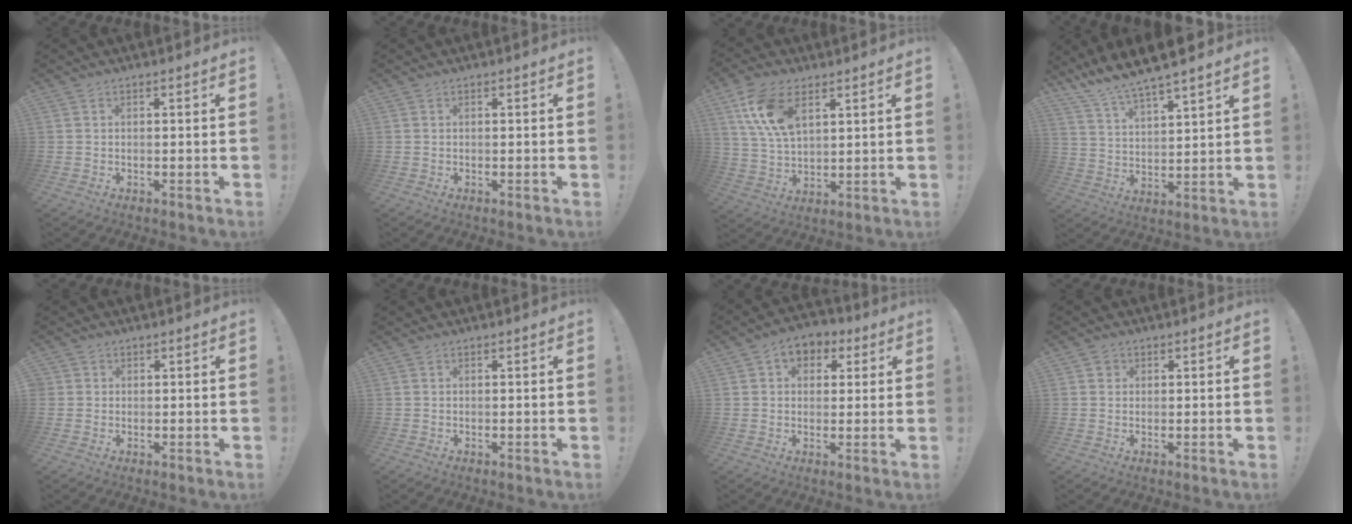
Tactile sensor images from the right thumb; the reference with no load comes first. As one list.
[{"total": 0.0}, {"total": 13.2, "force": [6.3, 7.1, 9.2], "torque": [-0.192, -0.014, 0.118]}, {"total": 9.7, "force": [9.1, 0.8, 3.3], "torque": [-0.076, -0.074, 0.162]}, {"total": 1.4, "force": [0.3, 1.3, 0.0], "torque": [0.001, 0.002, 0.005]}, {"total": 0.0}, {"total": 6.2, "force": [2.2, 4.9, 3.0], "torque": [-0.032, -0.008, 0.041]}, {"total": 1.6, "force": [0.6, 1.4, 0.3], "torque": [-0.005, 0.003, 0.011]}]